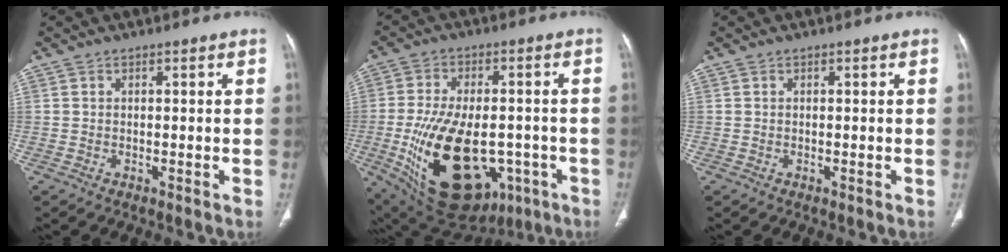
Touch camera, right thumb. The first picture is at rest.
{"total": 24.7, "force": [-6.7, 14.2, 19.1], "torque": [-0.357, -0.008, -0.076]}
{"total": 0.0}